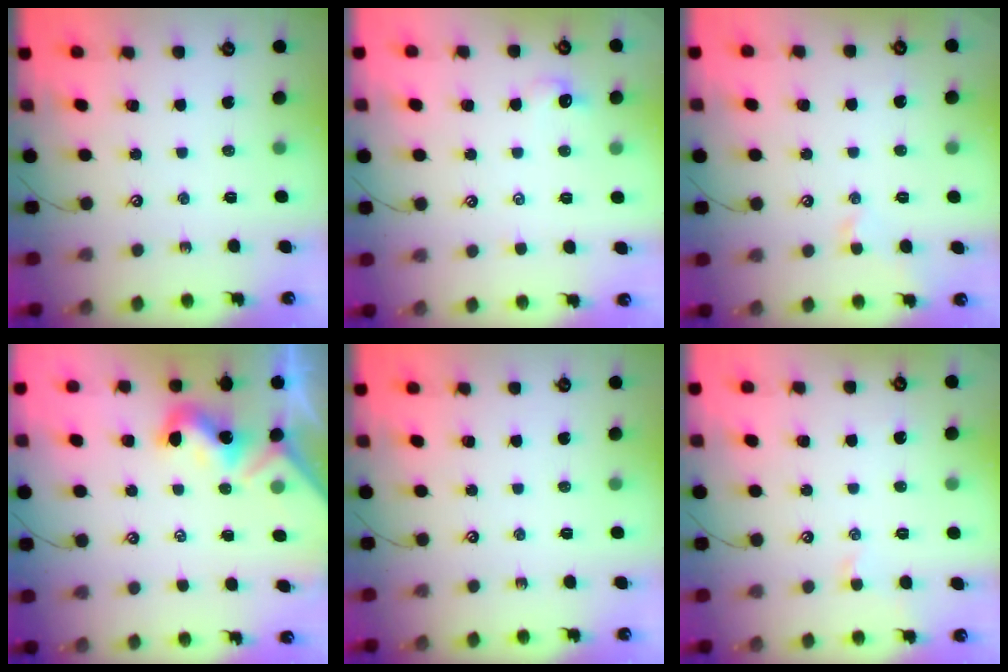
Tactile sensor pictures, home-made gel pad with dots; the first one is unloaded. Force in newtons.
{"total": 1.0, "press": 0.8, "slide": 0.6}
{"total": 0.8, "press": 0.5, "slide": 0.7}
{"total": 1.9, "press": 1.8, "slide": 0.3}
{"total": 0.0}
{"total": 1.2, "press": 1.2, "slide": 0.4}